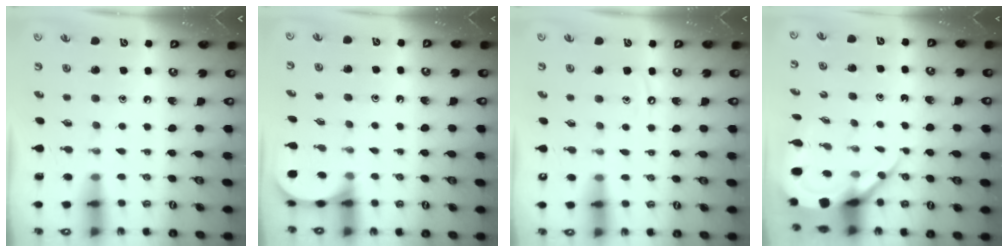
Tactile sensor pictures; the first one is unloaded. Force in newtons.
{"total": 1.4, "press": 1.4, "slide": 0.1}
{"total": 4.4, "press": 4.3, "slide": 0.6}
{"total": 8.6, "press": 8.5, "slide": 1.0}